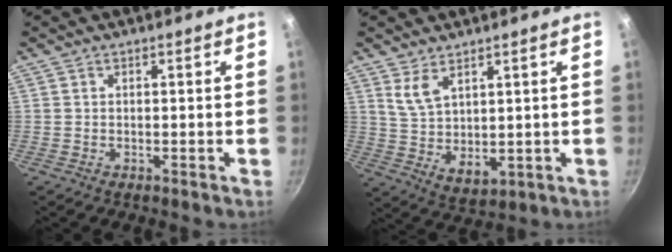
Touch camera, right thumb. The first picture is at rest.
{"total": 7.1, "force": [3.9, 3.4, 4.9], "torque": [-0.079, -0.038, 0.087]}